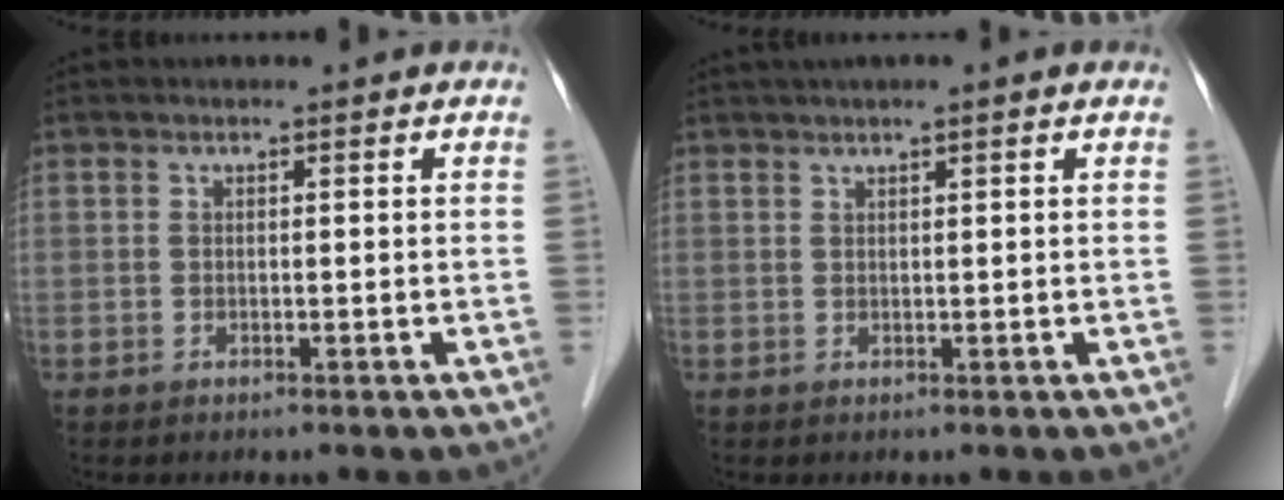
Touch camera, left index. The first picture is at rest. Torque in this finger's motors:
{"motor_torque": [0.19, -0.74, 0.76, 0.18]}